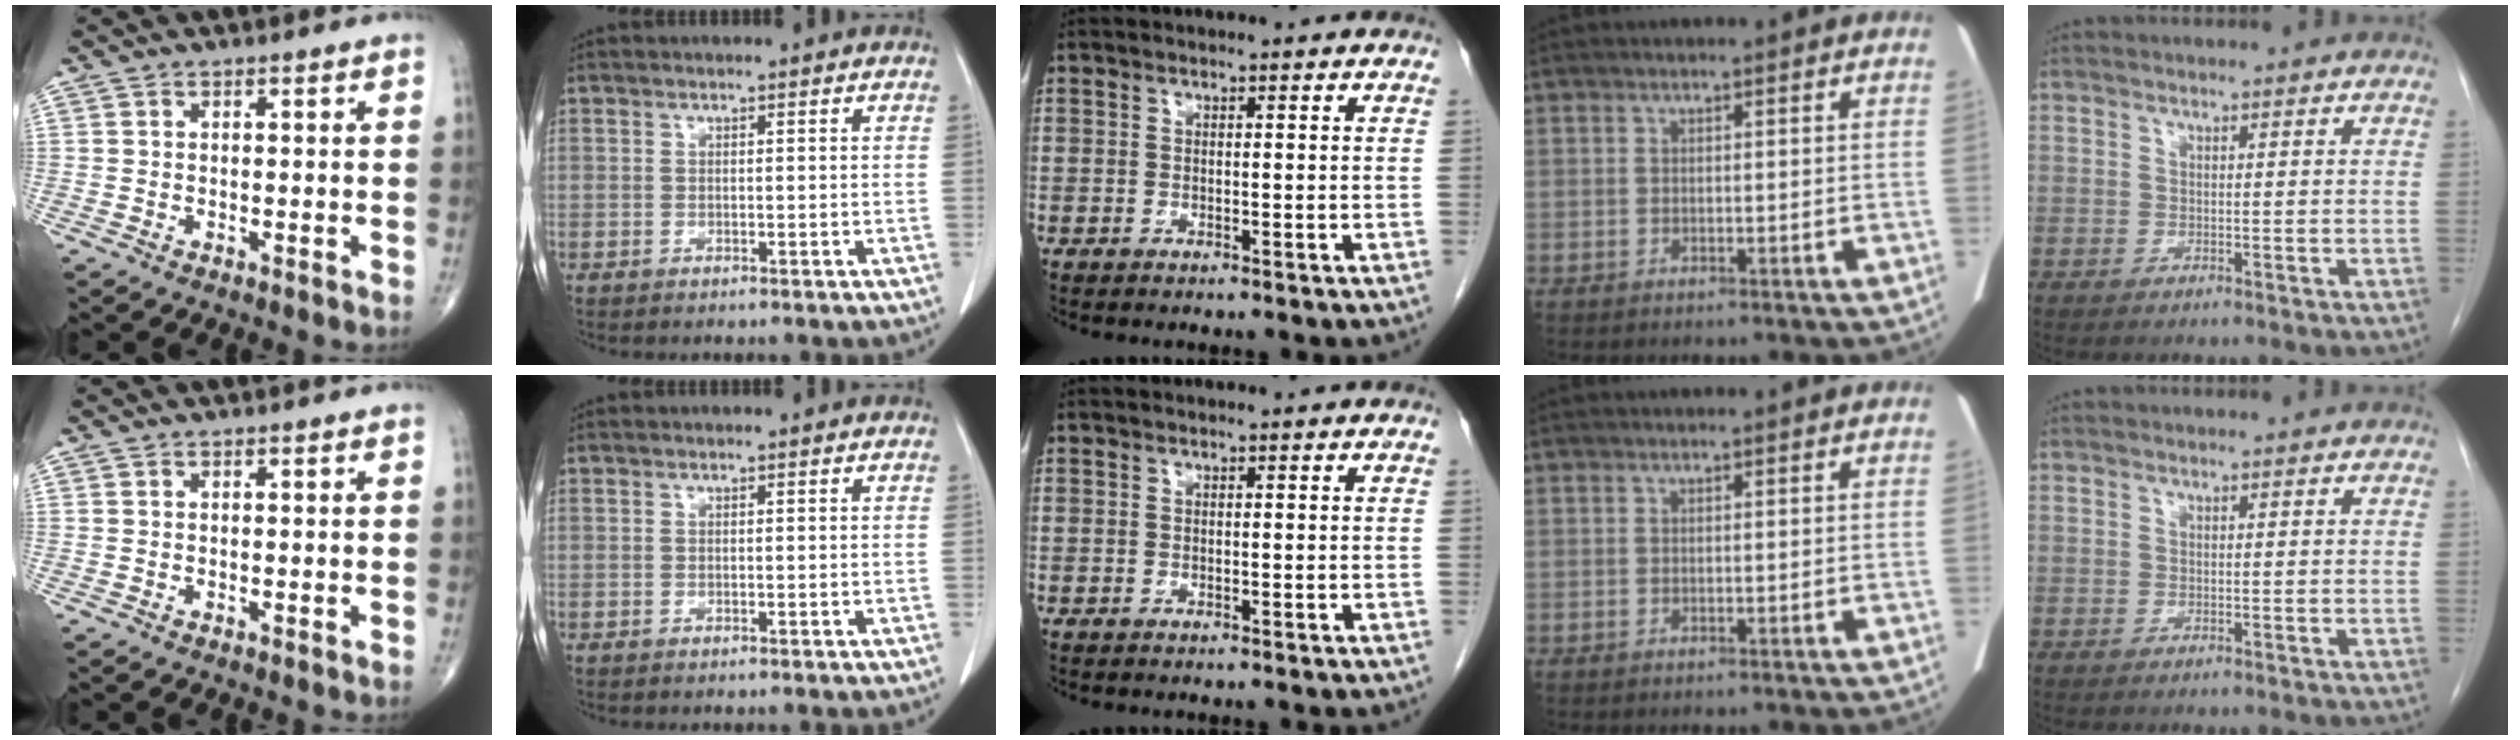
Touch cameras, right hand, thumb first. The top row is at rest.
{}